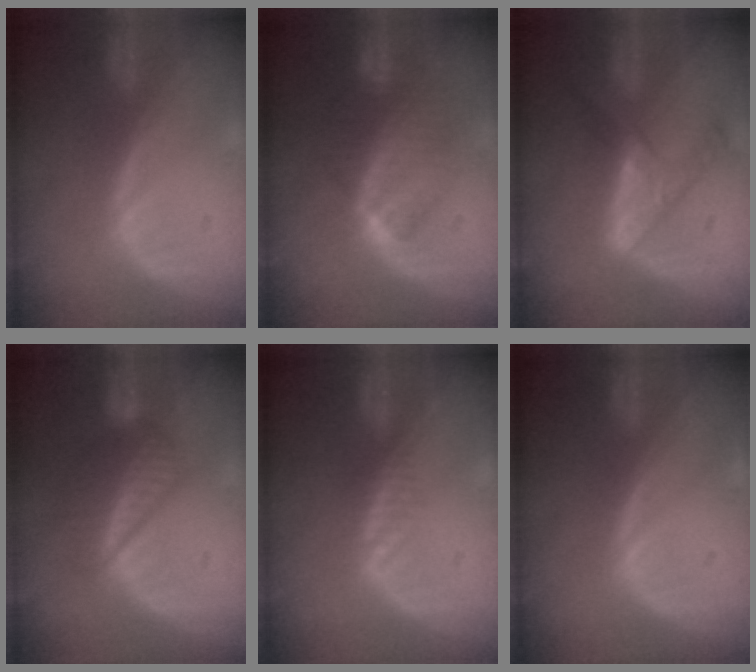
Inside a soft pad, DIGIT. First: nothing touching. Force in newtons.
{"total": 7.7, "press": 7.5, "slide": 2.0}
{"total": 6.6, "press": 5.8, "slide": 3.3}
{"total": 6.8, "press": 5.9, "slide": 3.4}
{"total": 1.7, "press": 1.4, "slide": 1.0}
{"total": 0.0}